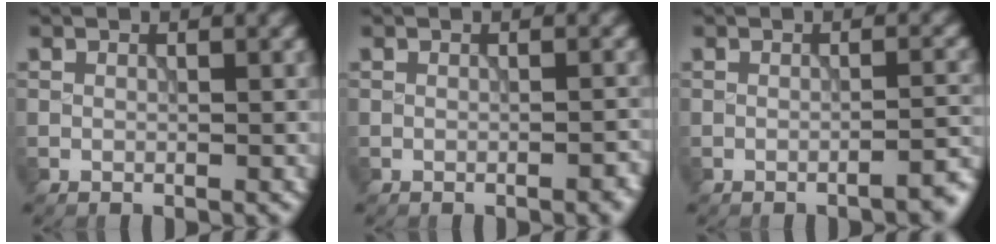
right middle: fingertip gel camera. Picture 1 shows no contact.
{"total": 1.1, "force": [-0.7, 0.2, 0.9], "torque": [-0.011, 0.001, -0.009]}
{"total": 2.6, "force": [-1.8, 0.5, 1.7], "torque": [-0.013, 0.009, -0.032]}